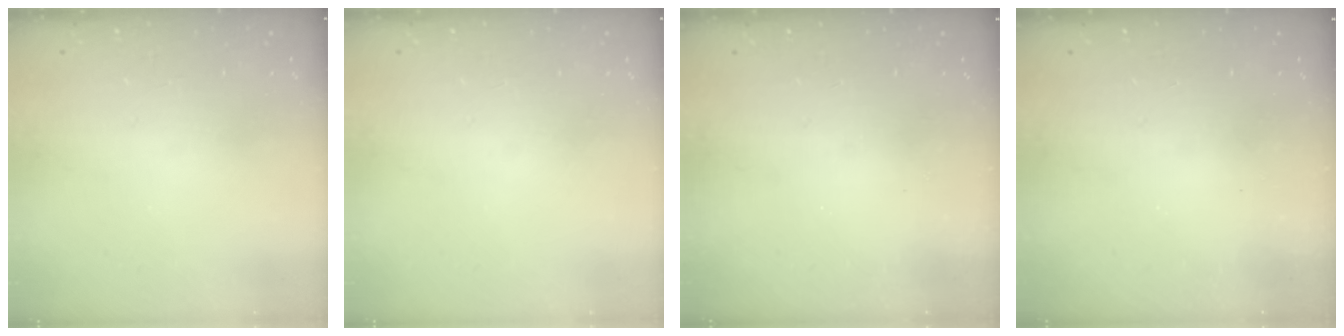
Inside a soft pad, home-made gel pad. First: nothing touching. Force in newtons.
{"total": 0.0}
{"total": 2.3, "press": 2.2, "slide": 0.8}
{"total": 2.6, "press": 2.4, "slide": 0.8}